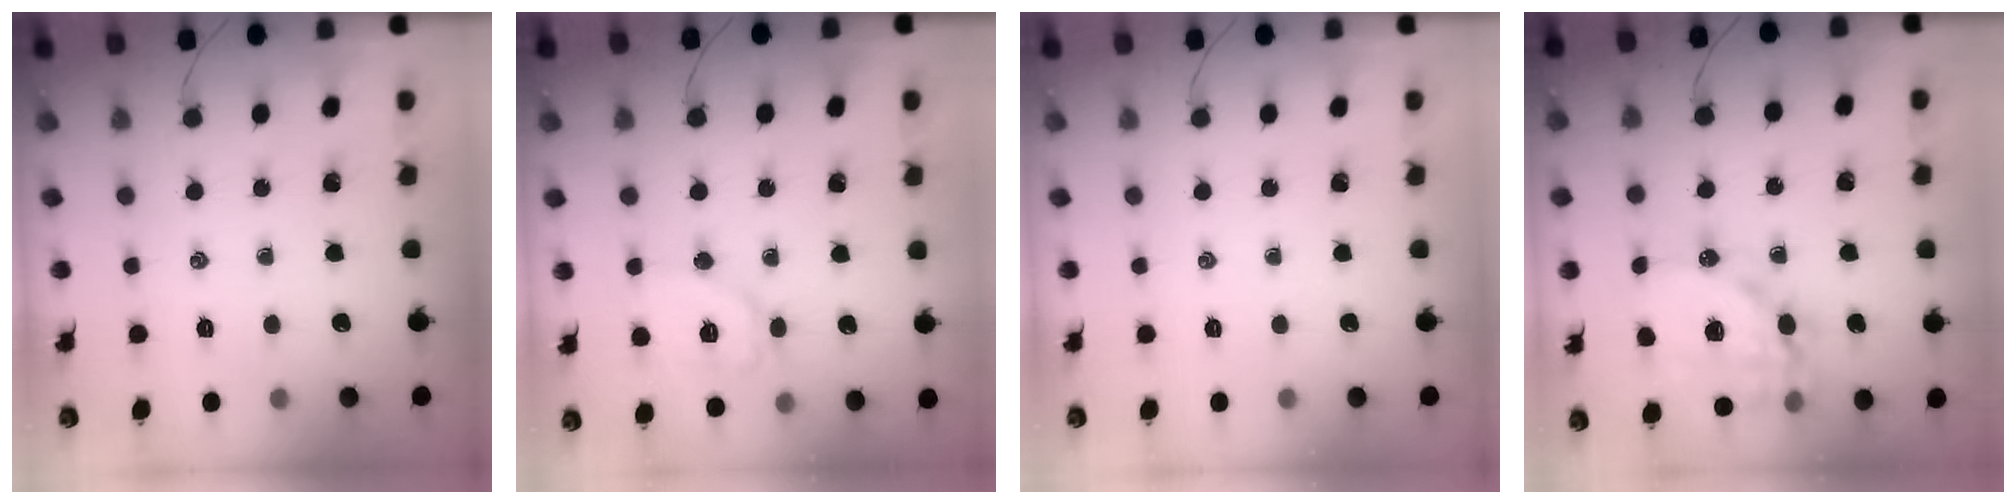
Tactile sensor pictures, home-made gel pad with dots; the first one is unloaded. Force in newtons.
{"total": 10.1, "press": 10.0, "slide": 1.2}
{"total": 0.0}
{"total": 15.5, "press": 15.2, "slide": 2.8}